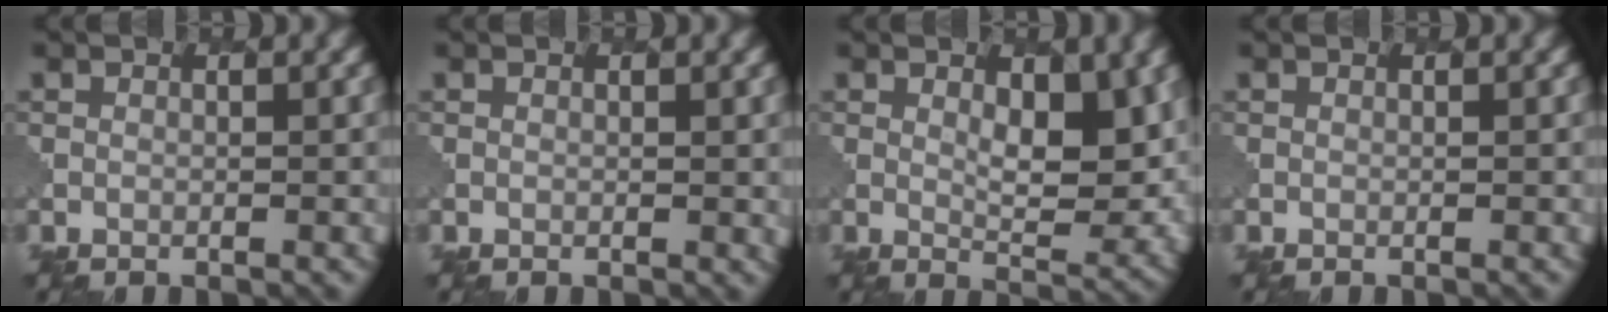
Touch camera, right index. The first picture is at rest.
{"total": 0.6, "force": [0.3, 0.4, 0.4], "torque": [-0.004, -0.004, 0.008]}
{"total": 5.7, "force": [1.4, 2.5, 5.0], "torque": [-0.076, -0.012, 0.030]}
{"total": 0.0}